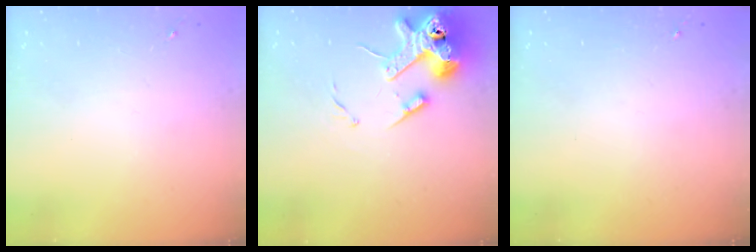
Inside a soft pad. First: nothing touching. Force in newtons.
{"total": 14.4, "press": 14.2, "slide": 2.1}
{"total": 0.0}